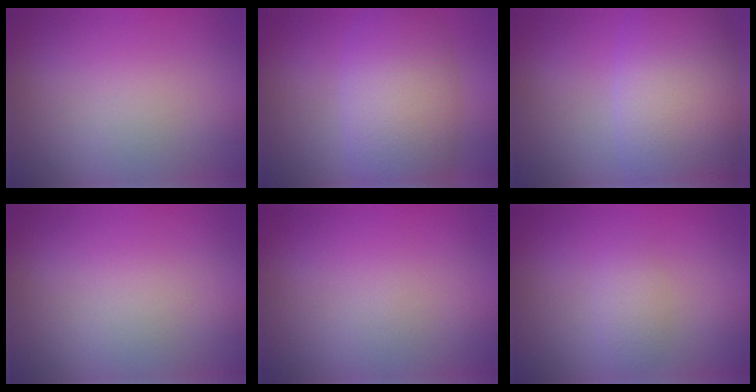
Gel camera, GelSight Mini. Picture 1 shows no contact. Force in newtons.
{"total": 8.1, "press": 8.1, "slide": 0.3}
{"total": 11.7, "press": 11.7, "slide": 0.1}
{"total": 0.0}
{"total": 0.0}
{"total": 1.4, "press": 1.4, "slide": 0.0}